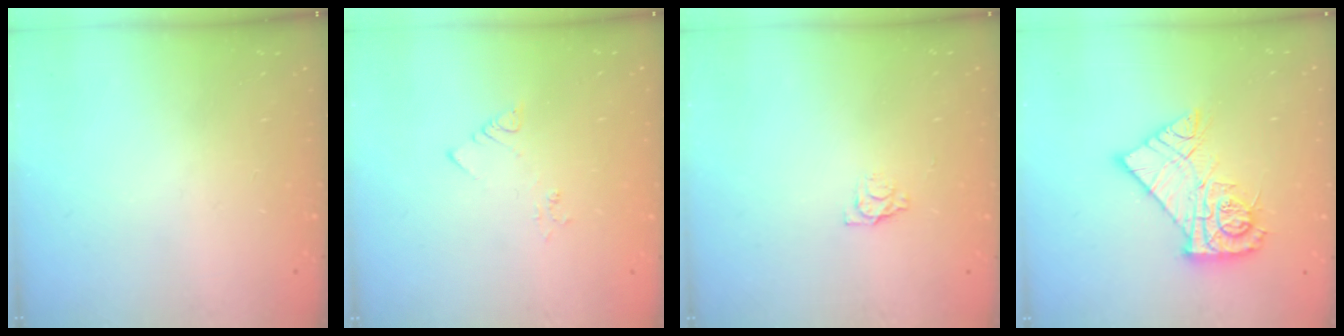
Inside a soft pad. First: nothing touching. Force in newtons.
{"total": 2.4, "press": 2.4, "slide": 0.4}
{"total": 3.2, "press": 3.1, "slide": 0.3}
{"total": 14.6, "press": 14.6, "slide": 1.4}